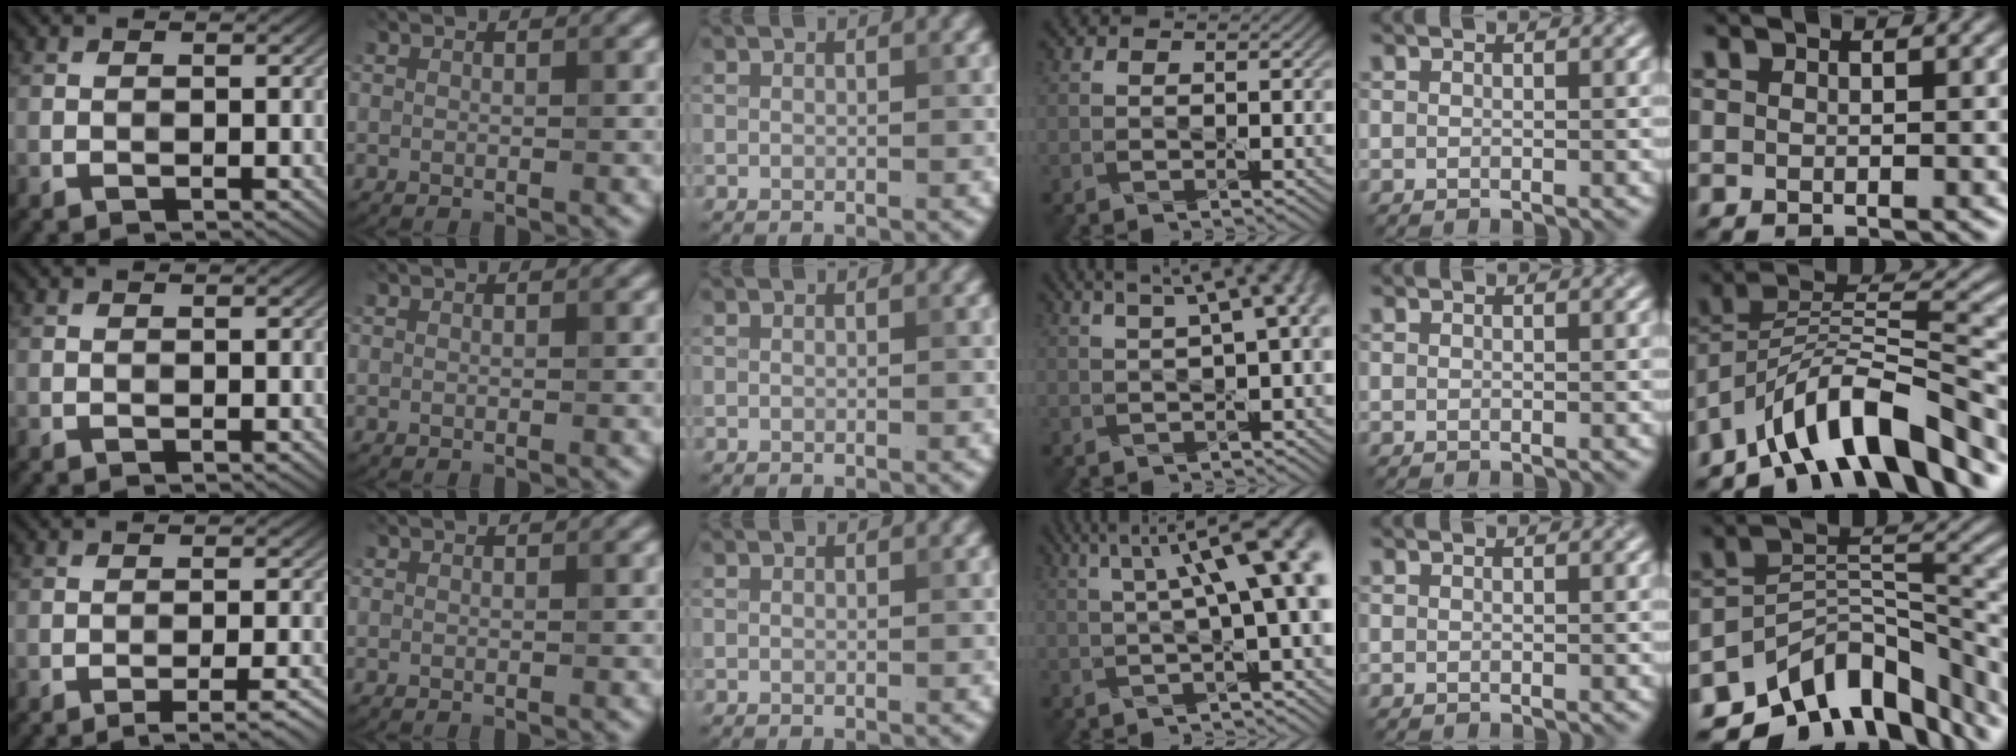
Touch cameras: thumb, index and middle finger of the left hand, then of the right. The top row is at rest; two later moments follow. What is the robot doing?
{"motion": "pour", "object": "sugar"}